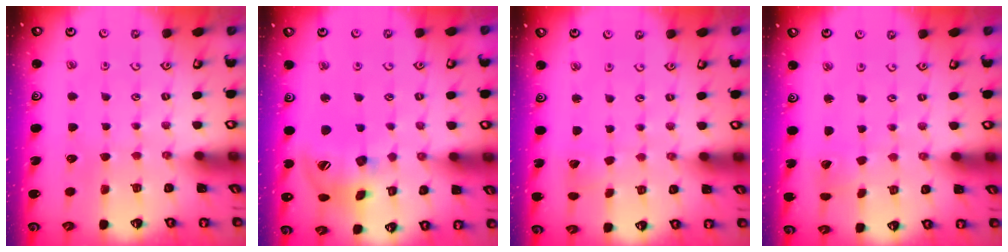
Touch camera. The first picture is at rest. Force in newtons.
{"total": 16.7, "press": 16.5, "slide": 2.2}
{"total": 2.6, "press": 2.6, "slide": 0.3}
{"total": 2.1, "press": 2.1, "slide": 0.2}